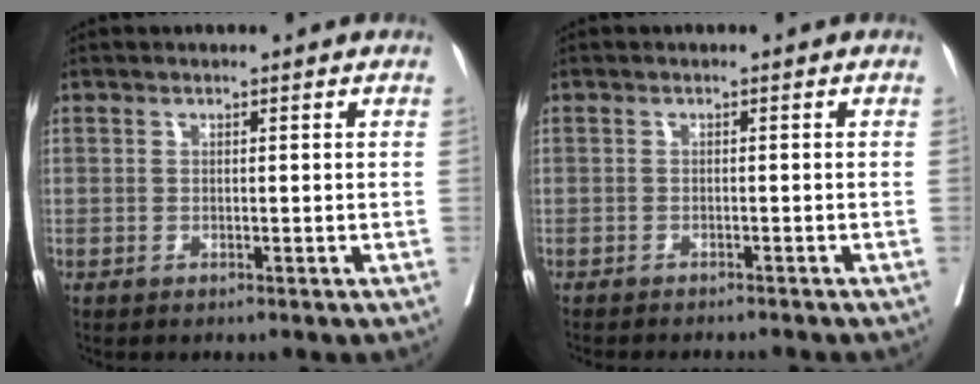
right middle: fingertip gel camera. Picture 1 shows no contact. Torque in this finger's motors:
{"motor_torque": [0.09, -0.11, 0.02, 0.00]}